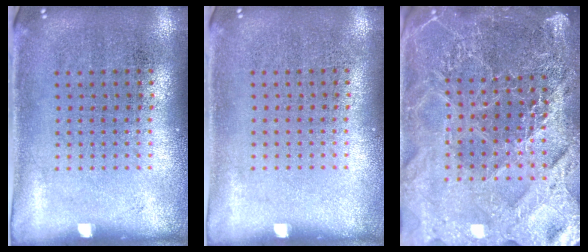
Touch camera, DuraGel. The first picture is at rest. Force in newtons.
{"total": 0.0}
{"total": 5.3, "press": 4.8, "slide": 2.3}